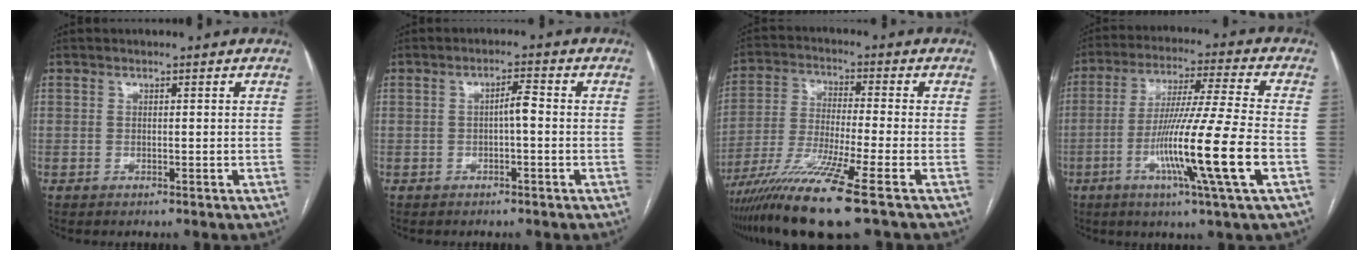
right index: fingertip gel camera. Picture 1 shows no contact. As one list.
[{"total": 2.5, "force": [-0.4, 0.4, 2.4], "torque": [-0.038, 0.005, -0.007]}, {"total": 13.3, "force": [-8.6, -1.4, 10.0], "torque": [-0.198, -0.037, -0.158]}, {"total": 15.9, "force": [-4.9, -1.7, 15.0], "torque": [-0.281, -0.019, -0.094]}]